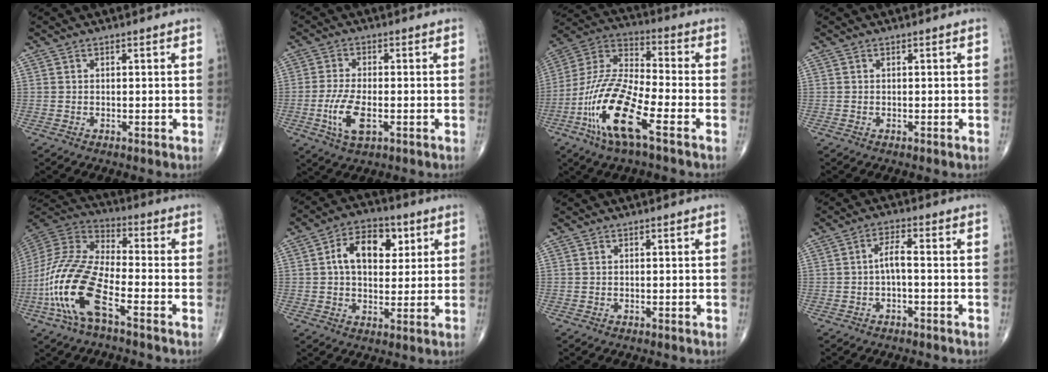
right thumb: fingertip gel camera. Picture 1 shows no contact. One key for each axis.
{"total": 7.3, "fx": -2.0, "fy": 3.1, "fz": 6.2, "tx": -0.131, "ty": 0.001, "tz": -0.036}
{"total": 17.8, "fx": -7.9, "fy": 4.7, "fz": 15.2, "tx": -0.329, "ty": 0.031, "tz": -0.153}
{"total": 0.0}
{"total": 18.3, "fx": -7.5, "fy": 6.4, "fz": 15.4, "tx": -0.344, "ty": 0.028, "tz": -0.147}
{"total": 11.4, "fx": 3.0, "fy": 7.3, "fz": 8.3, "tx": -0.100, "ty": 0.005, "tz": 0.041}
{"total": 0.0}
{"total": 3.0, "fx": -0.7, "fy": 0.7, "fz": 2.8, "tx": -0.054, "ty": 0.018, "tz": -0.013}